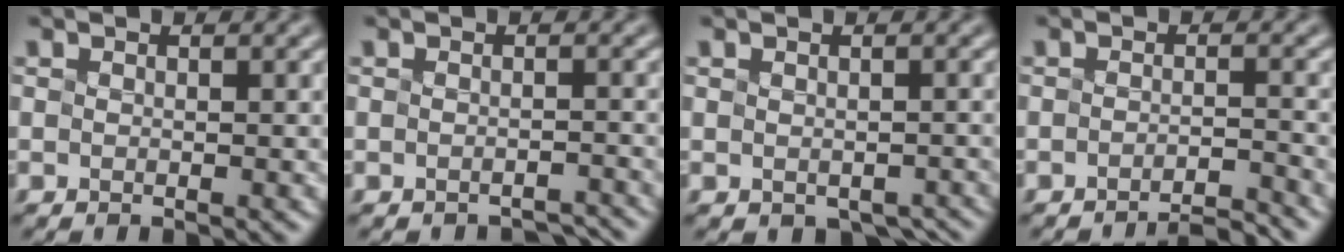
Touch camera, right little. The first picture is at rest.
{"total": 1.6, "force": [-1.5, 0.2, 0.1], "torque": [0.001, 0.000, -0.019]}
{"total": 2.7, "force": [-1.4, 1.6, 1.6], "torque": [-0.015, -0.015, -0.010]}
{"total": 3.3, "force": [-3.0, 0.4, 1.3], "torque": [-0.009, 0.005, -0.049]}